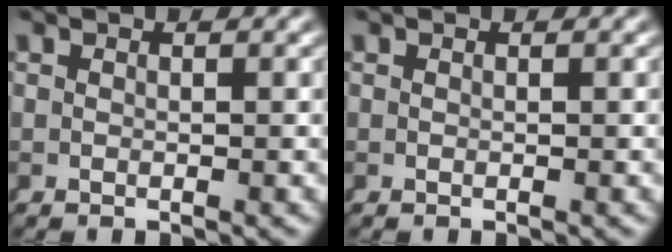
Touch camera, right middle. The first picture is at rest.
{"total": 0.0}